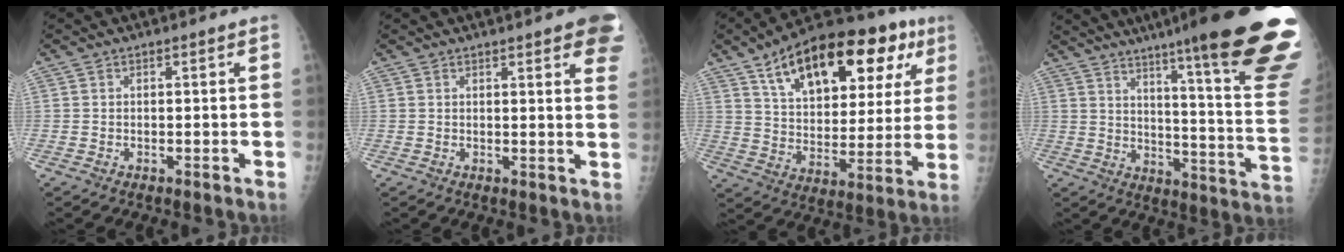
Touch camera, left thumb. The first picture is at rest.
{"total": 10.2, "force": [6.0, 2.3, 8.0], "torque": [-0.072, -0.013, 0.058]}
{"total": 27.2, "force": [13.3, 13.0, 19.8], "torque": [-0.263, 0.001, 0.205]}
{"total": 31.4, "force": [21.9, 2.5, 22.3], "torque": [-0.224, -0.119, 0.292]}